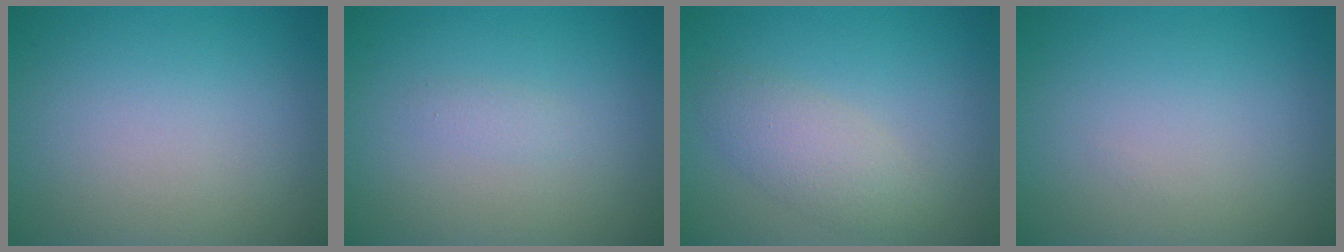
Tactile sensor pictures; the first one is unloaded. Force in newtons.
{"total": 0.8, "press": 0.8, "slide": 0.0}
{"total": 2.9, "press": 2.9, "slide": 0.0}
{"total": 0.0}